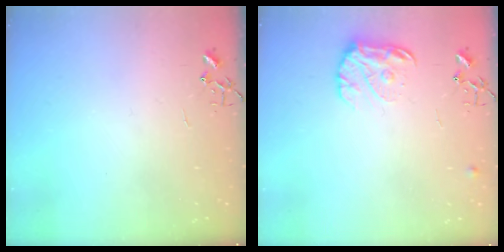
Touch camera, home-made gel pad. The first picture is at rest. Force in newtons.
{"total": 11.5, "press": 11.5, "slide": 0.6}